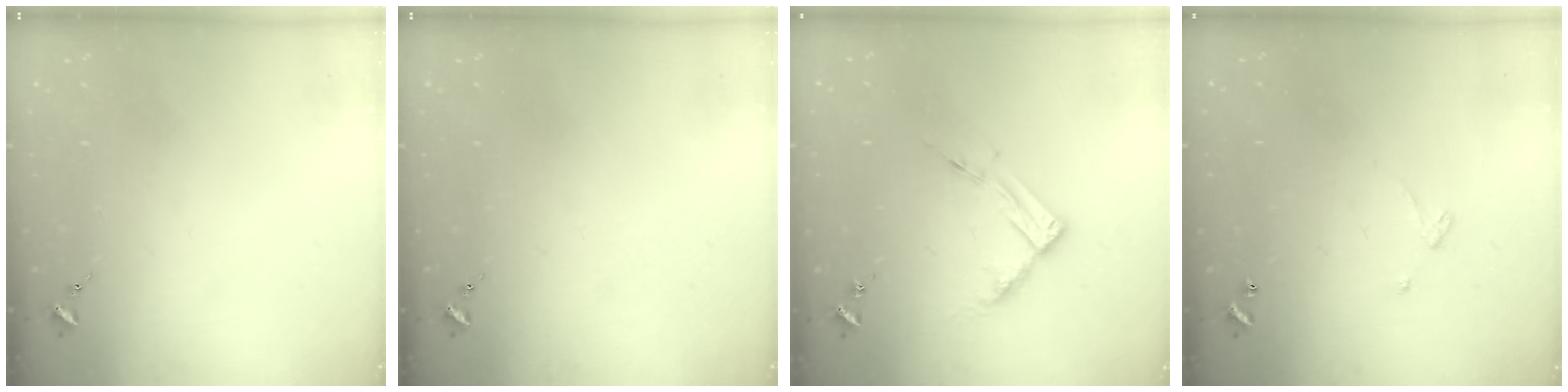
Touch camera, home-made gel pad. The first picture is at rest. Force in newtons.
{"total": 0.0}
{"total": 9.3, "press": 9.2, "slide": 1.0}
{"total": 2.6, "press": 2.6, "slide": 0.2}